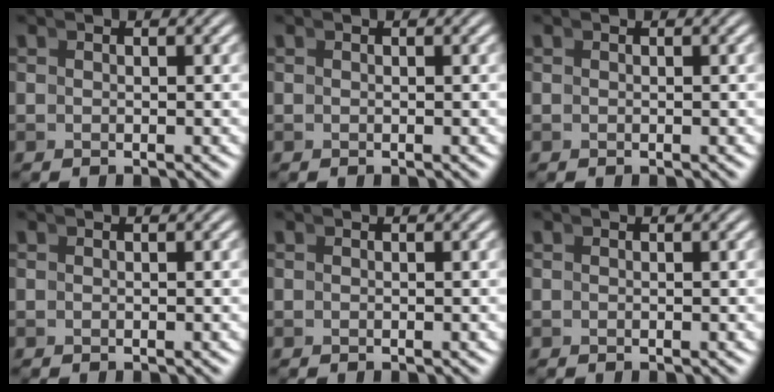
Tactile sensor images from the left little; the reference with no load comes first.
{"total": 0.0}
{"total": 0.0}
{"total": 0.0}
{"total": 0.0}
{"total": 0.0}